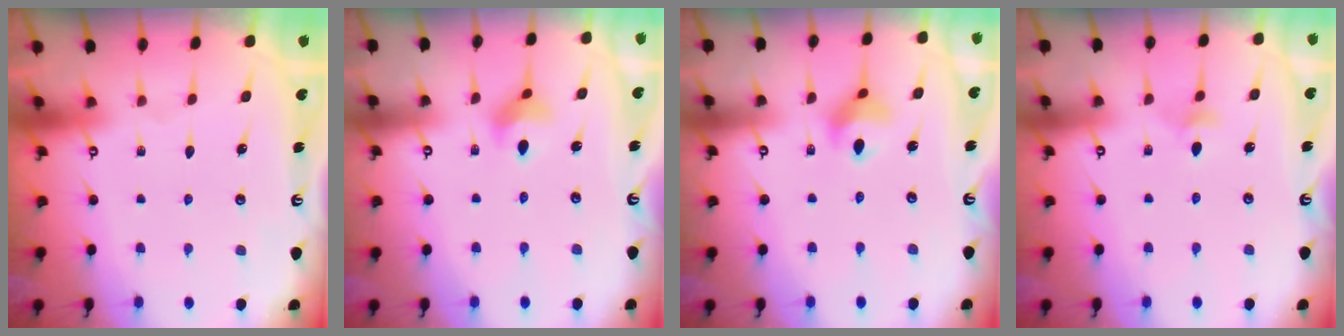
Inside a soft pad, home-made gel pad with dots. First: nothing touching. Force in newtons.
{"total": 4.5, "press": 4.5, "slide": 0.7}
{"total": 7.2, "press": 7.2, "slide": 0.5}
{"total": 3.4, "press": 3.3, "slide": 0.7}